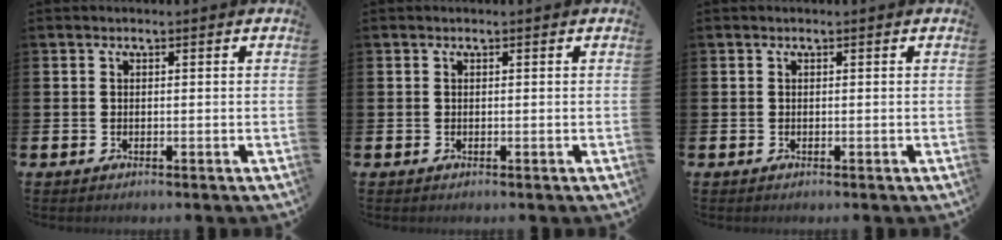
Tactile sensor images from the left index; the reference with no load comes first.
{"total": 0.0}
{"total": 0.0}